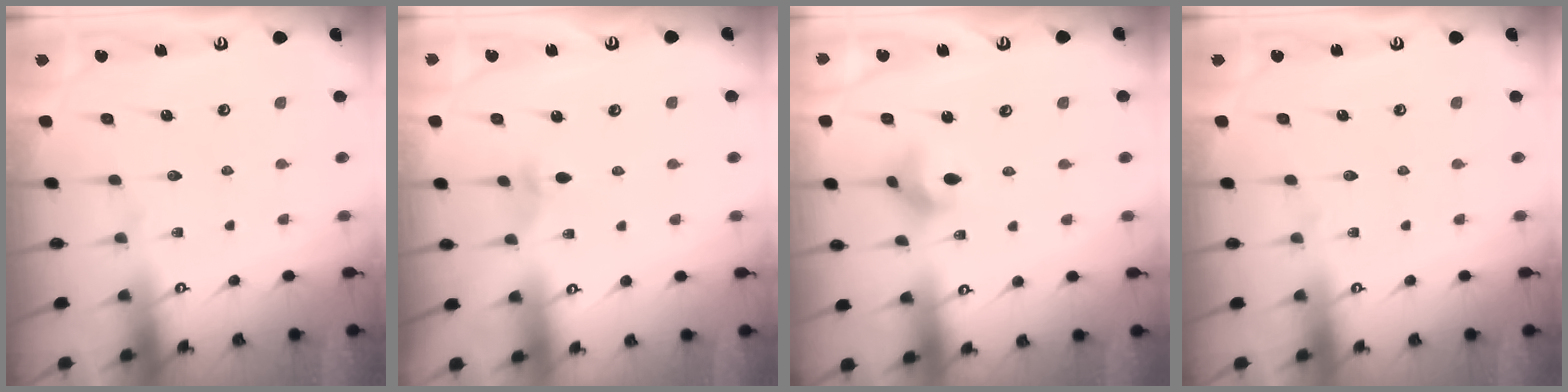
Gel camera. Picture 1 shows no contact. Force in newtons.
{"total": 2.3, "press": 2.3, "slide": 0.5}
{"total": 4.7, "press": 4.6, "slide": 0.7}
{"total": 0.0}